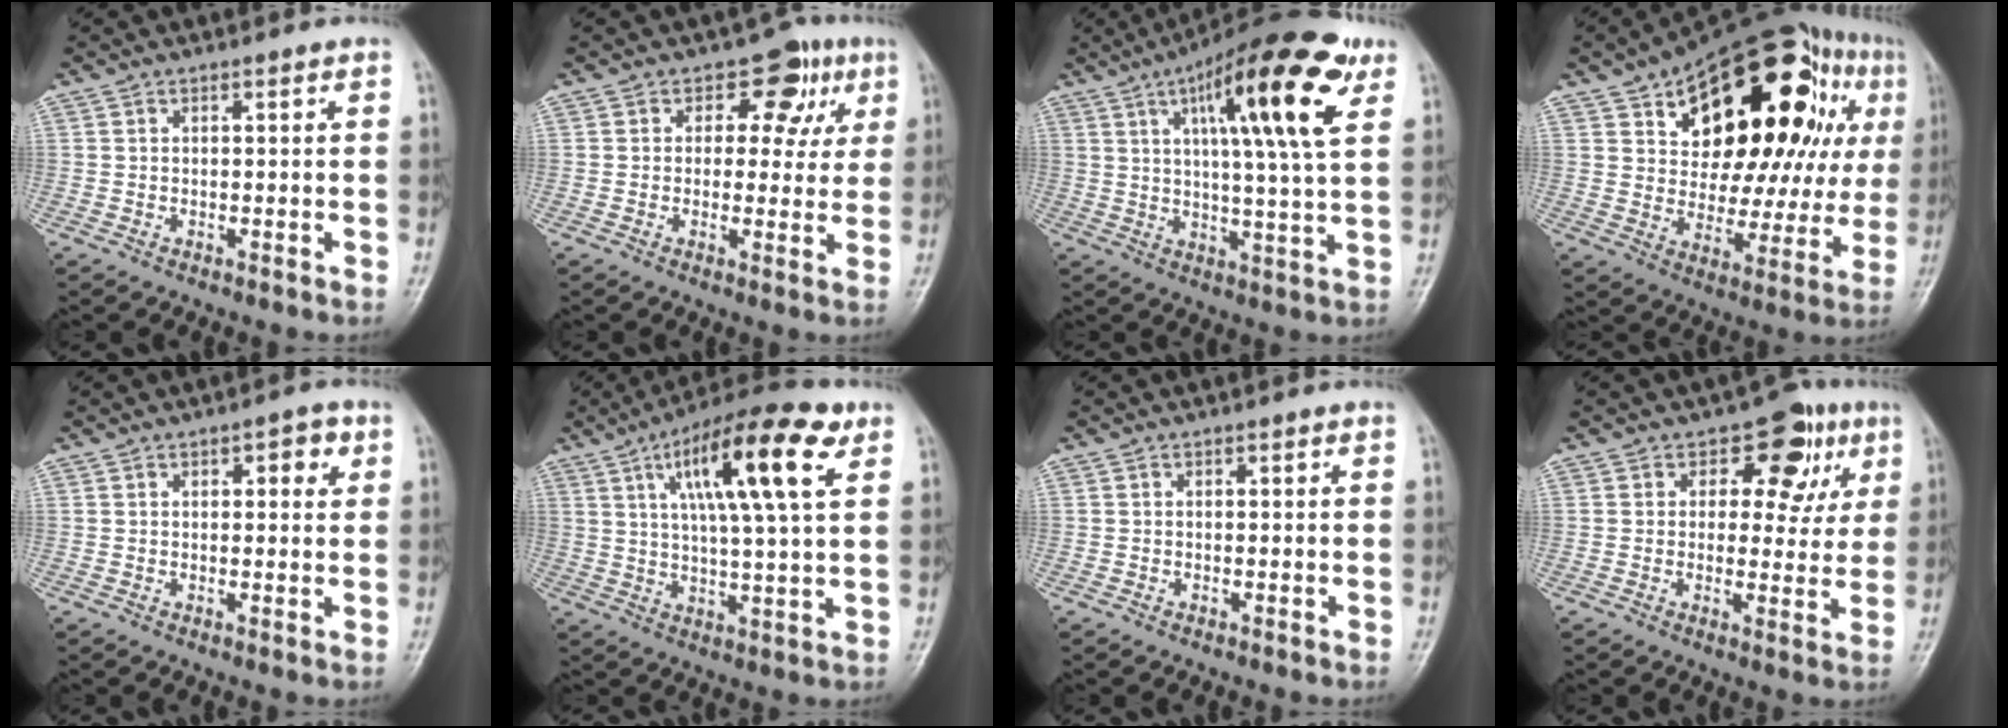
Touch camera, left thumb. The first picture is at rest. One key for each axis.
{"total": 7.3, "fx": 2.7, "fy": 5.5, "fz": 4.0, "tx": 0.006, "ty": 0.000, "tz": 0.024}
{"total": 19.4, "fx": 8.4, "fy": 4.0, "fz": 17.0, "tx": -0.242, "ty": -0.015, "tz": 0.123}
{"total": 30.2, "fx": 10.8, "fy": 16.0, "fz": 23.2, "tx": -0.286, "ty": 0.029, "tz": 0.163}
{"total": 3.9, "fx": 1.6, "fy": 1.9, "fz": 3.1, "tx": -0.023, "ty": -0.001, "tz": 0.016}
{"total": 17.4, "fx": 7.3, "fy": 4.0, "fz": 15.3, "tx": -0.239, "ty": -0.006, "tz": 0.116}
{"total": 0.0}
{"total": 9.2, "fx": 3.6, "fy": 6.4, "fz": 5.5, "tx": -0.012, "ty": -0.005, "tz": 0.039}